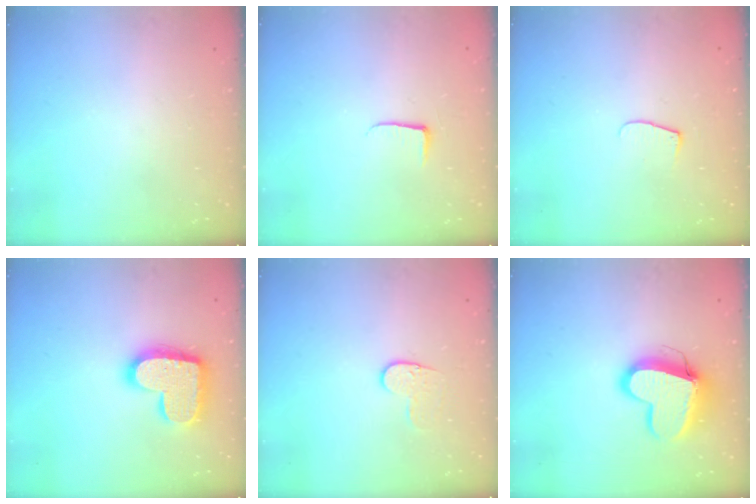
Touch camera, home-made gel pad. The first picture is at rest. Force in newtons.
{"total": 4.0, "press": 4.0, "slide": 0.5}
{"total": 5.3, "press": 5.2, "slide": 0.6}
{"total": 17.5, "press": 17.5, "slide": 1.0}
{"total": 5.8, "press": 5.7, "slide": 0.4}
{"total": 13.3, "press": 13.2, "slide": 1.3}